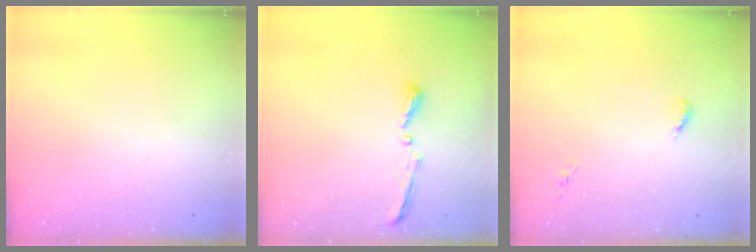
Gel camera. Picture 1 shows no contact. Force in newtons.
{"total": 5.5, "press": 5.5, "slide": 0.5}
{"total": 4.6, "press": 4.6, "slide": 0.4}